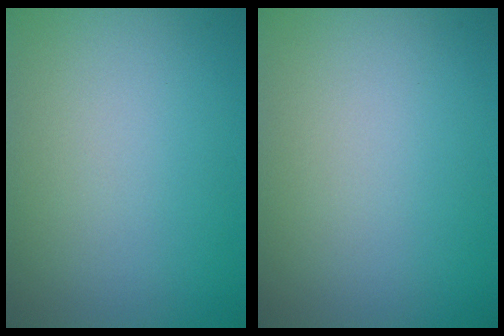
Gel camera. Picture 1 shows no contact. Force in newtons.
{"total": 0.0}